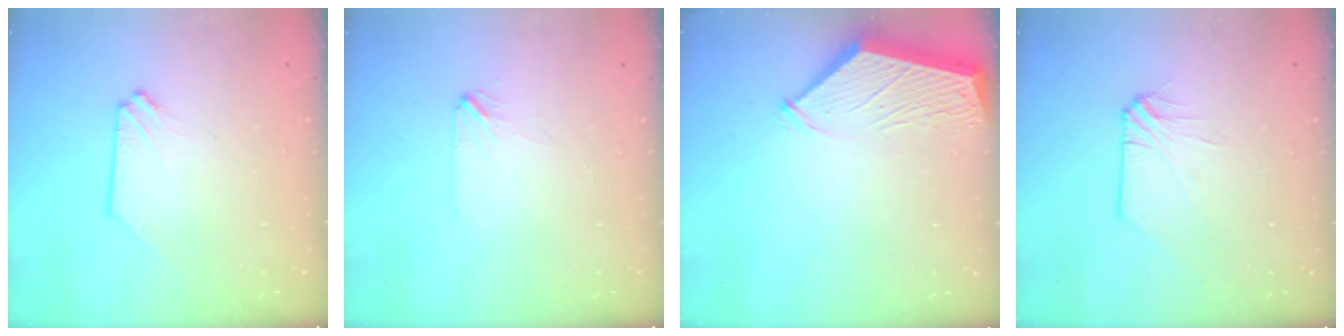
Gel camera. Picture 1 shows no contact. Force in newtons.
{"total": 1.9, "press": 1.8, "slide": 0.3}
{"total": 2.9, "press": 2.9, "slide": 0.4}
{"total": 0.0}